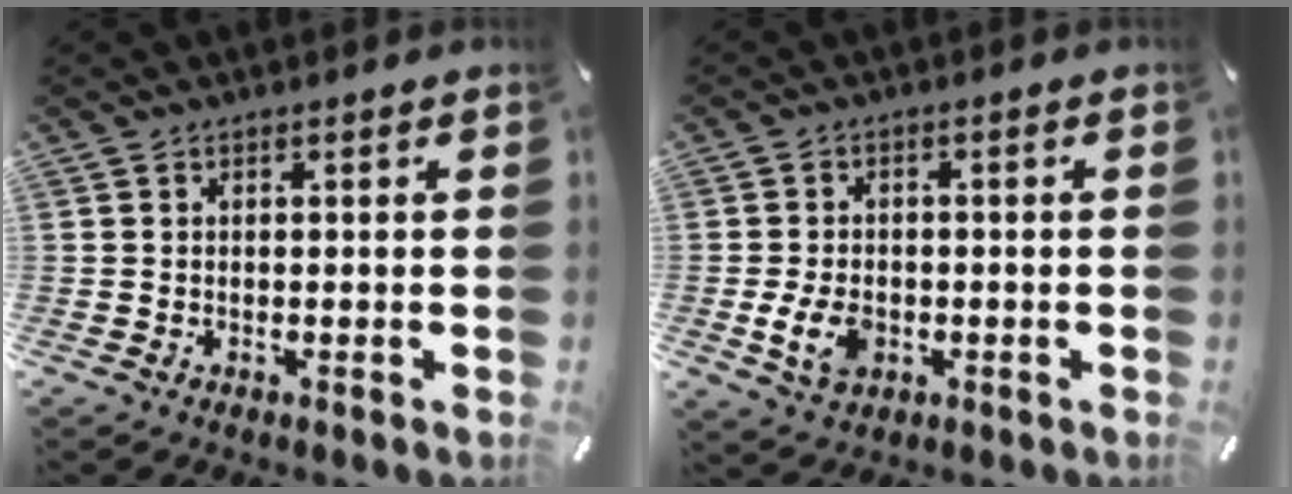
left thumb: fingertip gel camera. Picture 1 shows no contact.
{"total": 6.7, "force": [-1.7, 4.7, 4.4], "torque": [-0.089, 0.001, -0.033]}